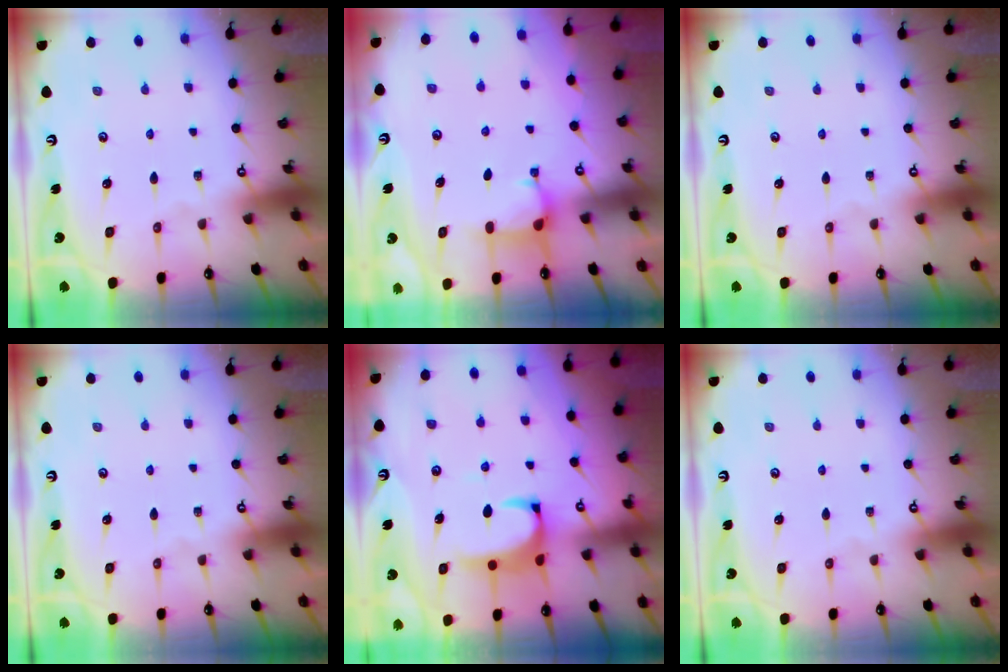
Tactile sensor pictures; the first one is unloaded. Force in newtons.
{"total": 3.2, "press": 3.2, "slide": 0.2}
{"total": 0.0}
{"total": 0.0}
{"total": 2.2, "press": 2.0, "slide": 0.9}
{"total": 0.0}